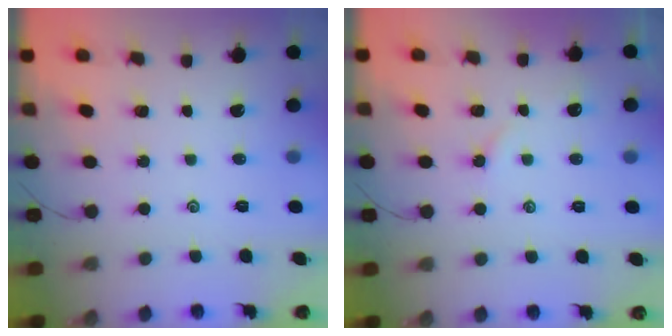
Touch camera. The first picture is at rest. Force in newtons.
{"total": 2.2, "press": 2.1, "slide": 0.5}